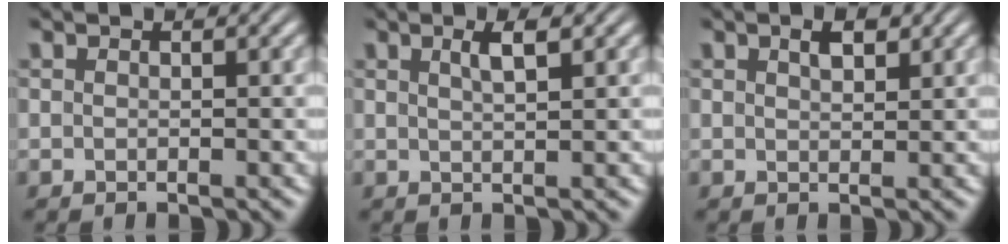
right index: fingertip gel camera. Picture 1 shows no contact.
{"total": 1.6, "force": [0.7, -0.2, 1.5], "torque": [-0.023, 0.000, 0.017]}
{"total": 1.5, "force": [0.8, 0.4, 1.2], "torque": [-0.013, -0.001, 0.016]}